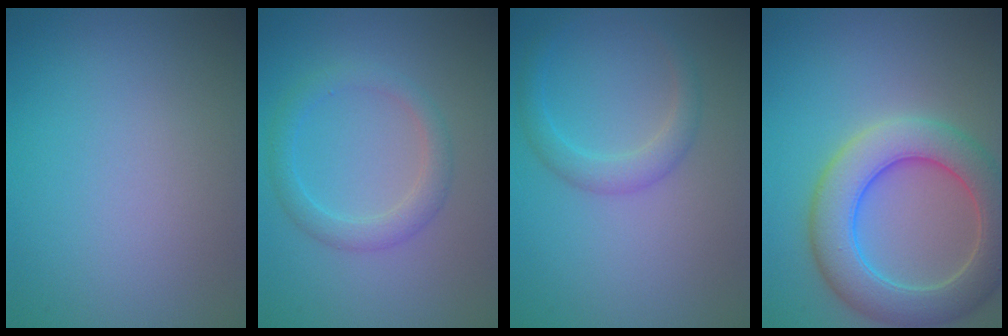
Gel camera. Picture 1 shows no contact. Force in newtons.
{"total": 2.4, "press": 2.4, "slide": 0.2}
{"total": 2.2, "press": 2.2, "slide": 0.0}
{"total": 7.5, "press": 7.5, "slide": 0.7}